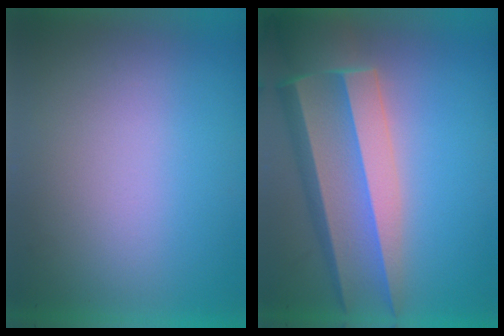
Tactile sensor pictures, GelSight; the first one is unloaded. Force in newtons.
{"total": 8.1}